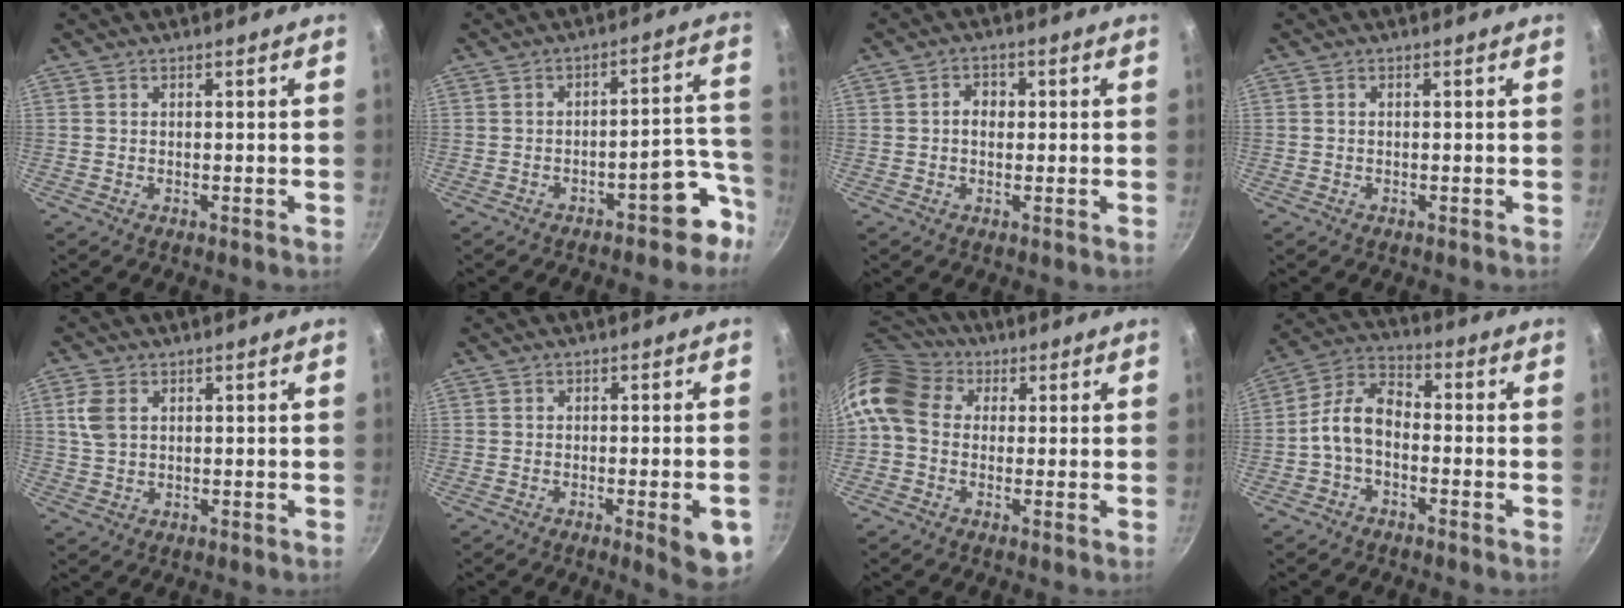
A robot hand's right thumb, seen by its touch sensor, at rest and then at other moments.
{"total": 8.8, "force": [-5.7, 3.8, 5.5], "torque": [-0.011, 0.080, -0.068]}
{"total": 3.5, "force": [0.2, 2.6, 2.2], "torque": [-0.020, 0.010, -0.001]}
{"total": 0.6, "force": [-0.1, 0.4, 0.5], "torque": [-0.014, 0.006, -0.002]}
{"total": 4.8, "force": [1.4, 3.3, 3.3], "torque": [-0.068, 0.001, 0.028]}
{"total": 7.7, "force": [-2.9, 1.6, 7.0], "torque": [-0.071, 0.006, -0.035]}
{"total": 12.1, "force": [2.3, 9.6, 7.0], "torque": [-0.130, 0.023, 0.022]}
{"total": 8.6, "force": [-2.3, 5.2, 6.4], "torque": [-0.117, 0.044, -0.059]}